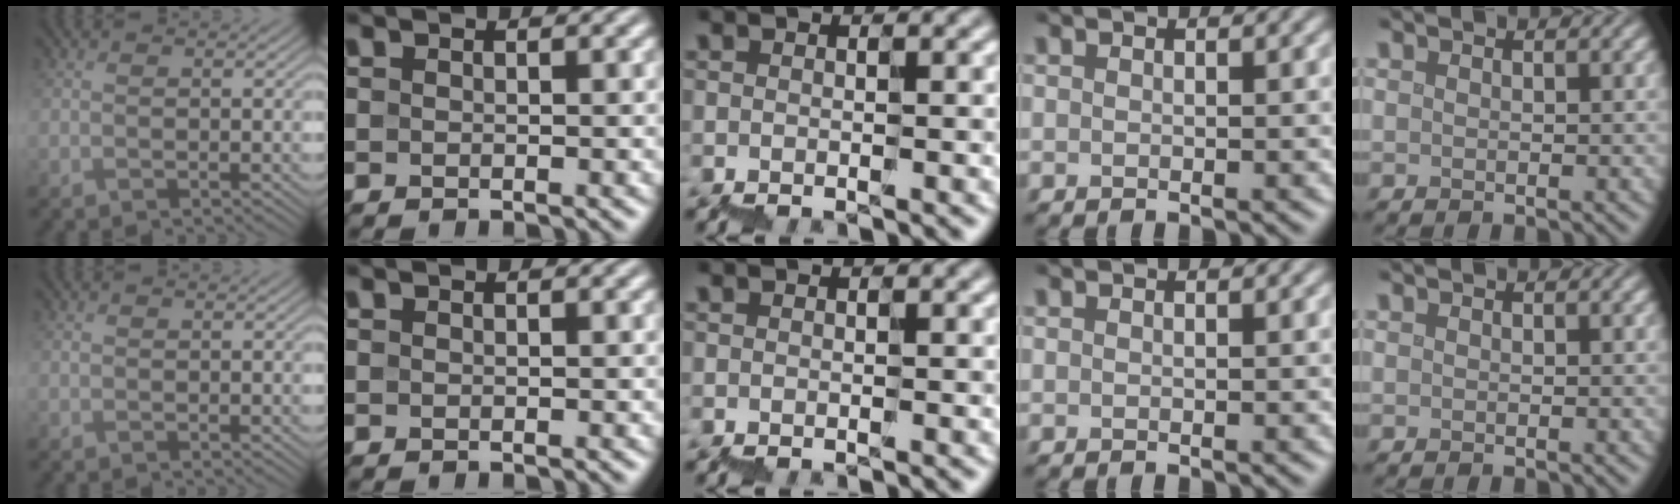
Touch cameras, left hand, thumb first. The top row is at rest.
{"thumb": {"total": 0.6, "force": [0.6, 0.0, -0.1], "torque": [0.003, 0.003, 0.010]}}